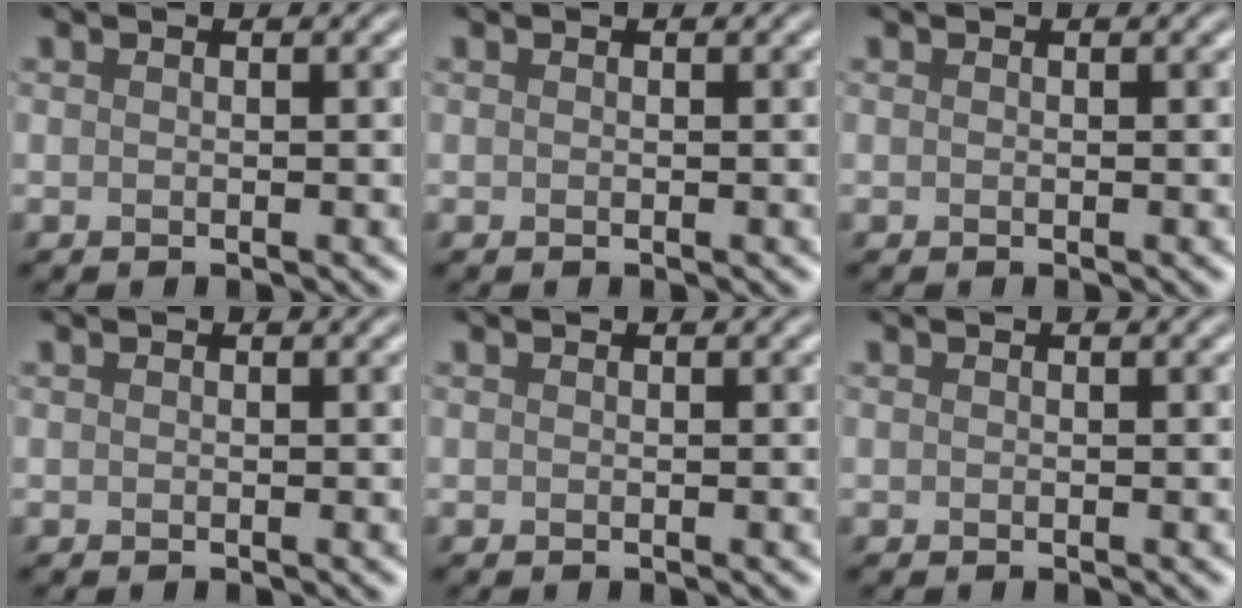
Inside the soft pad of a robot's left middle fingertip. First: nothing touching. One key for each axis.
{"total": 0.0}
{"total": 0.0}
{"total": 0.0}
{"total": 0.0}
{"total": 0.0}